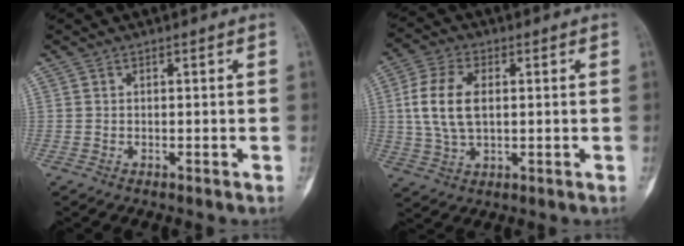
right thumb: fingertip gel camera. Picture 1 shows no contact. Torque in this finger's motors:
{"motor_torque": [1.42, 1.58, 1.49, 0.00, 0.38]}